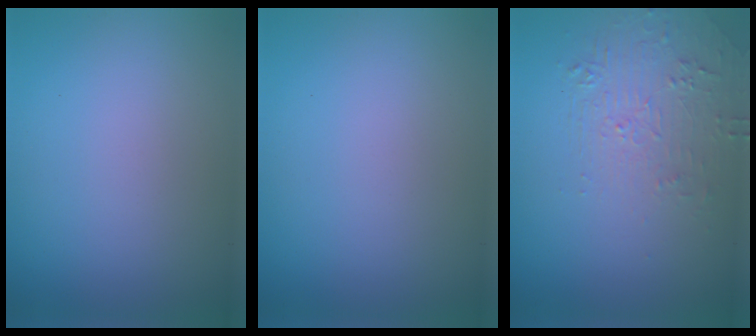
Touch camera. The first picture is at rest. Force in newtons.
{"total": 0.0}
{"total": 2.1, "press": 0.9, "slide": 1.9}